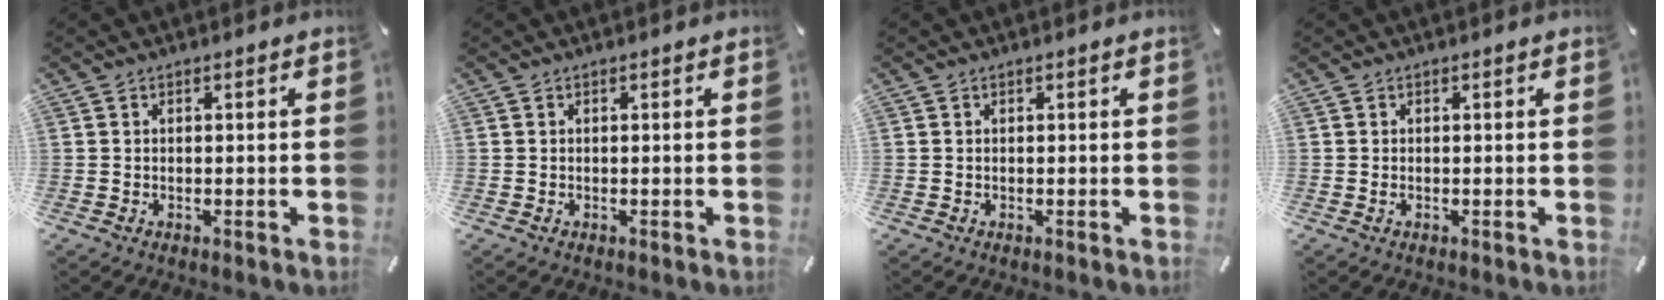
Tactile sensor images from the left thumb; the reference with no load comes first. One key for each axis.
{"total": 0.0}
{"total": 0.0}
{"total": 0.9, "fx": -0.3, "fy": 0.4, "fz": 0.7, "tx": -0.014, "ty": -0.001, "tz": -0.005}